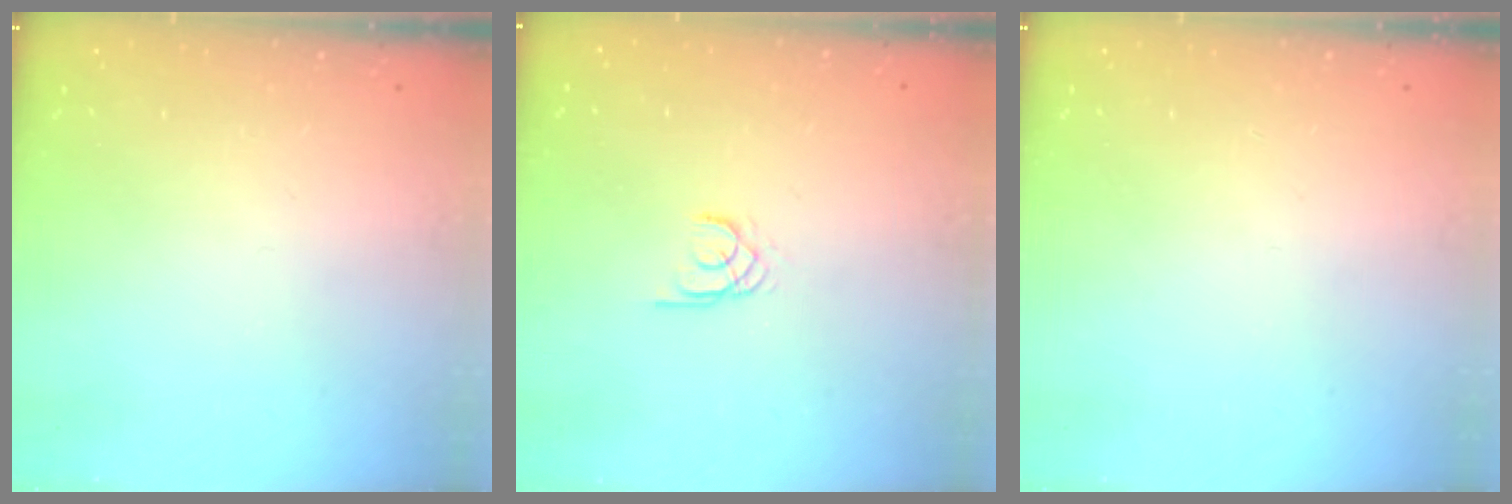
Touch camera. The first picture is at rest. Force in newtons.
{"total": 1.5, "press": 1.5, "slide": 0.1}
{"total": 0.0}